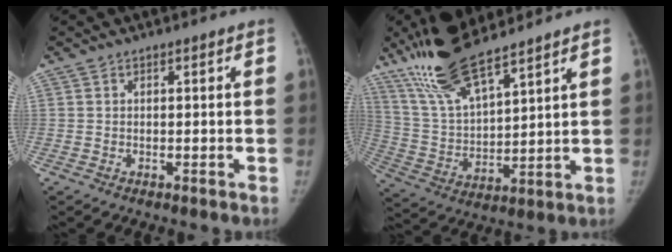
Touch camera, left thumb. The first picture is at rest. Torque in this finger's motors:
{"motor_torque": [0.47, 0.04, 1.39, -1.38, 0.42]}